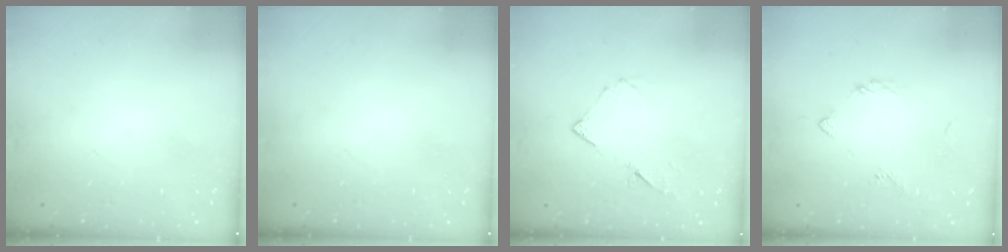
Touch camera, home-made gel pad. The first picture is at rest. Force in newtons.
{"total": 0.0}
{"total": 7.2, "press": 7.2, "slide": 0.5}
{"total": 3.4, "press": 3.3, "slide": 0.6}